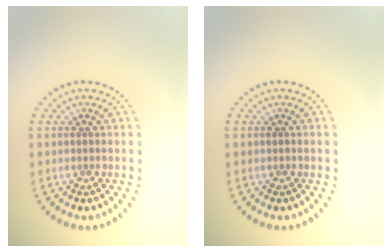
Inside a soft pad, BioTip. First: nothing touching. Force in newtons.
{"total": 0.0}